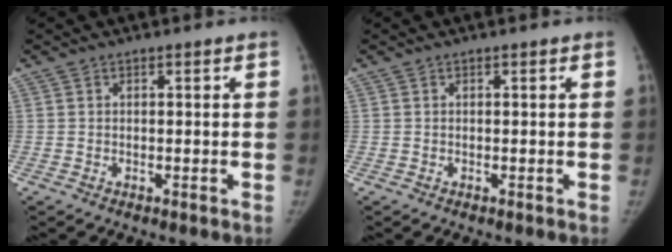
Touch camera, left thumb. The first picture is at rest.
{"total": 0.0}